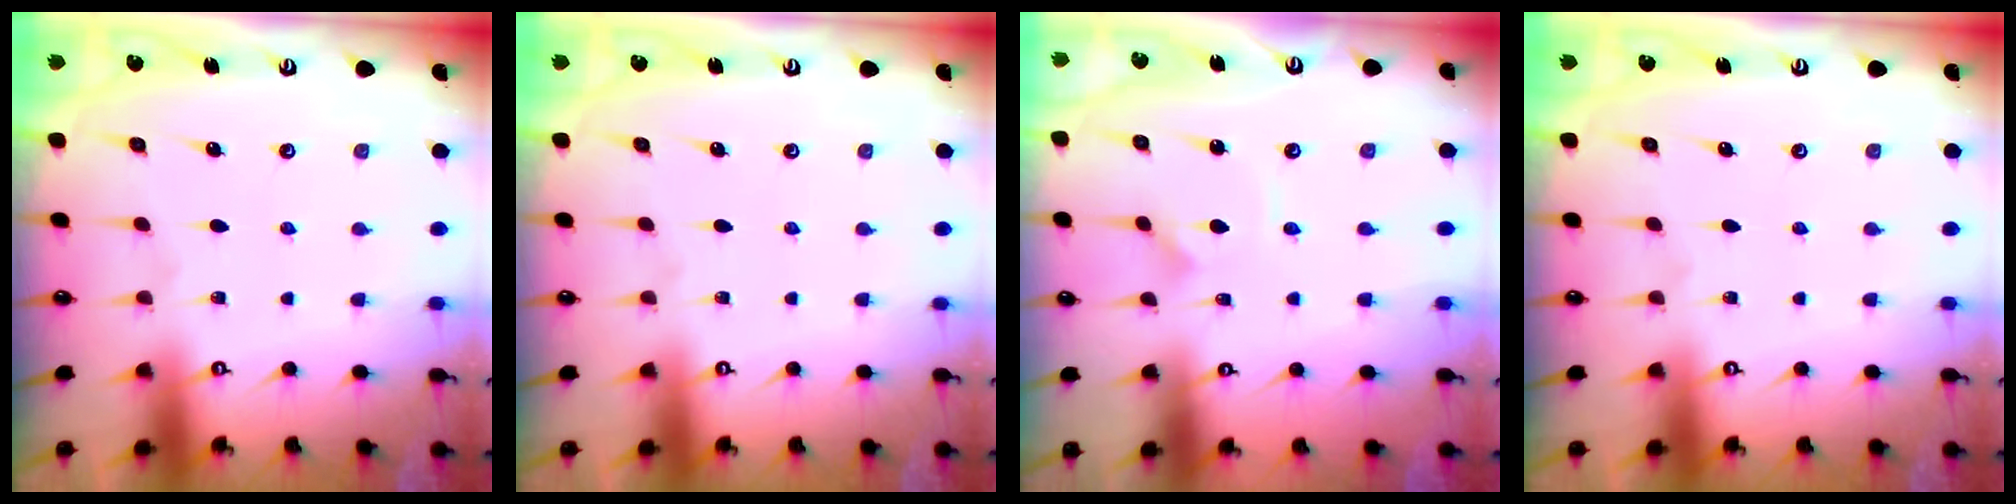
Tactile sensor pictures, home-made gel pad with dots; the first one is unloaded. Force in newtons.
{"total": 0.0}
{"total": 3.1, "press": 3.1, "slide": 0.2}
{"total": 0.0}